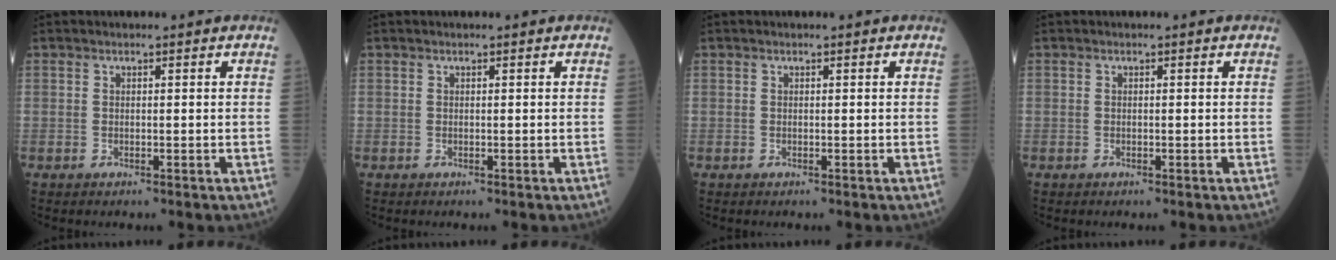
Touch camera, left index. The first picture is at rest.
{"total": 0.0}
{"total": 0.0}
{"total": 0.0}